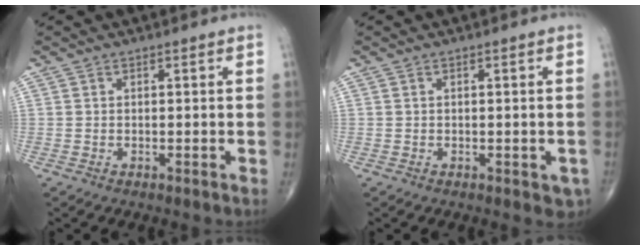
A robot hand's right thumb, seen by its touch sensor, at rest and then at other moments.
{"total": 2.4, "force": [-0.7, 1.3, 1.9], "torque": [-0.004, 0.002, -0.006]}